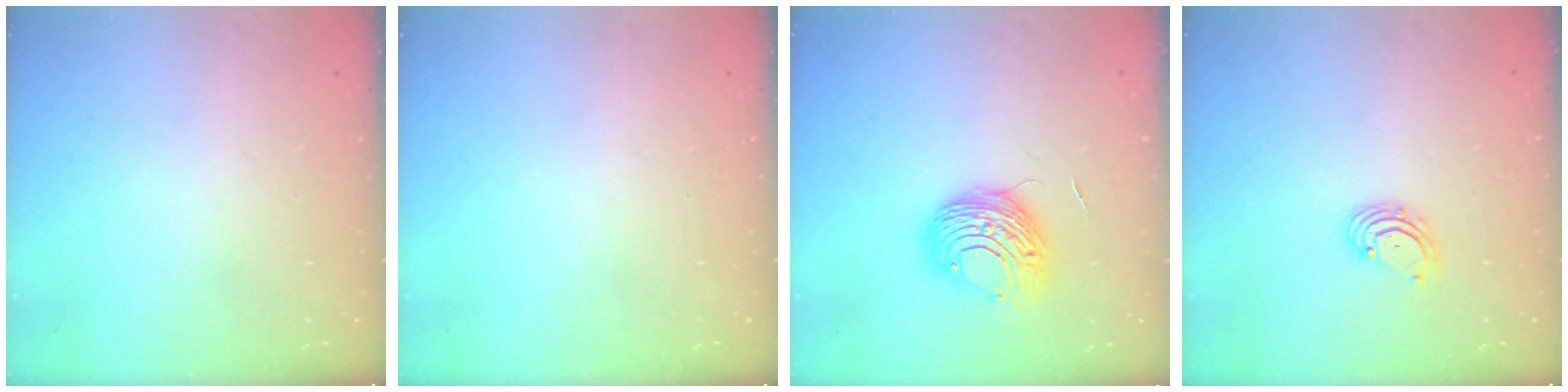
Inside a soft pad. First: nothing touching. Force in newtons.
{"total": 0.0}
{"total": 10.4, "press": 10.4, "slide": 0.5}
{"total": 2.7, "press": 2.7, "slide": 0.6}